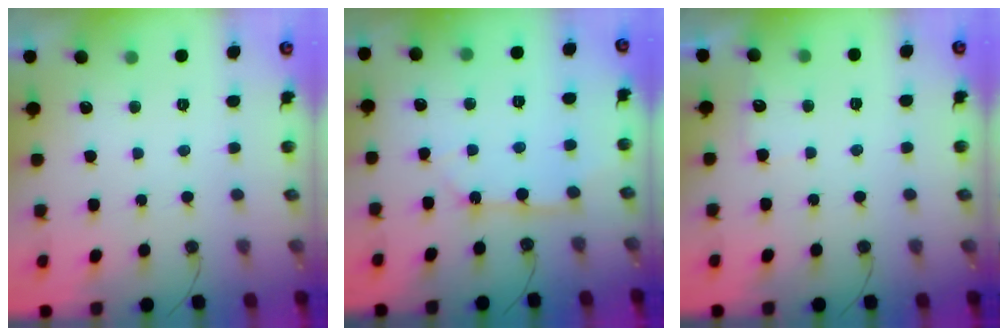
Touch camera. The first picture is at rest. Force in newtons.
{"total": 3.6, "press": 3.6, "slide": 0.4}
{"total": 4.2, "press": 4.1, "slide": 0.6}